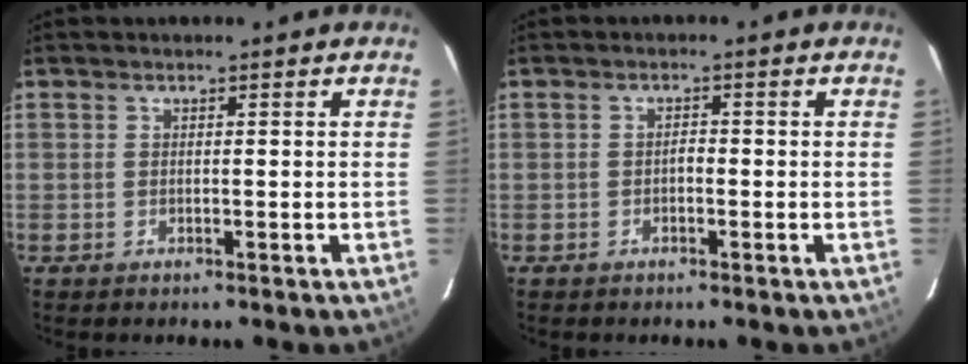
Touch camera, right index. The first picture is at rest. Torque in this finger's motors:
{"motor_torque": [0.33, -0.22, 0.18, 0.04]}